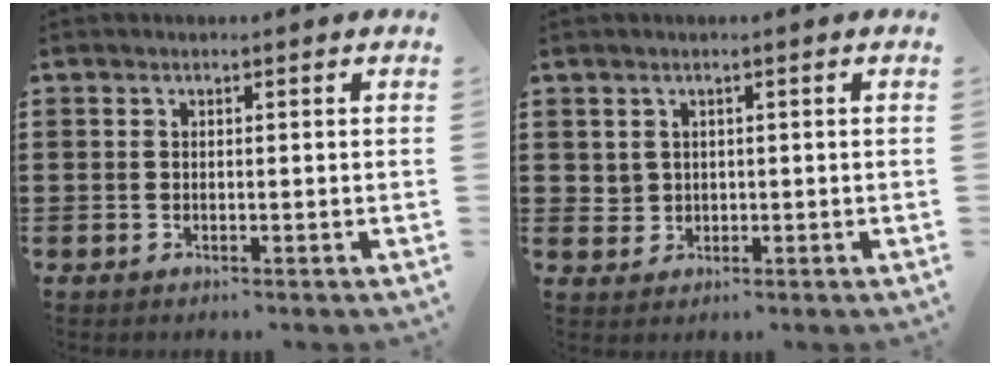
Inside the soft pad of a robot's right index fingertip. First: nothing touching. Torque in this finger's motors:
{"motor_torque": [-0.13, 0.16, 0.06, 0.01]}